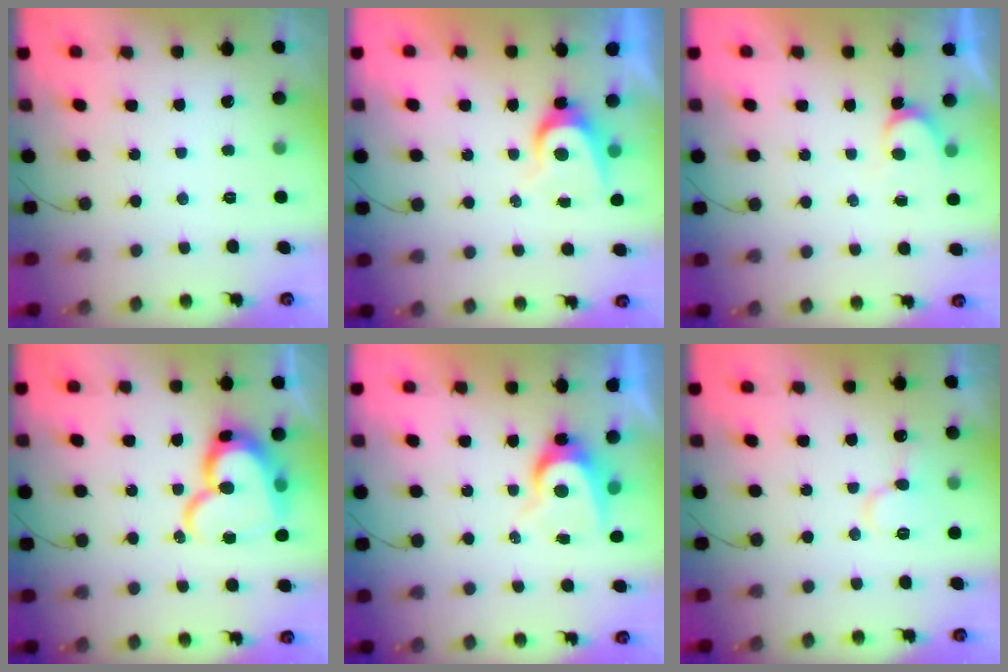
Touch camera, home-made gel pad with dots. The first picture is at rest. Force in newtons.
{"total": 6.2, "press": 6.1, "slide": 0.7}
{"total": 4.0, "press": 4.0, "slide": 0.5}
{"total": 18.8, "press": 18.8, "slide": 1.8}
{"total": 7.4, "press": 7.4, "slide": 0.3}
{"total": 9.2, "press": 9.1, "slide": 1.4}